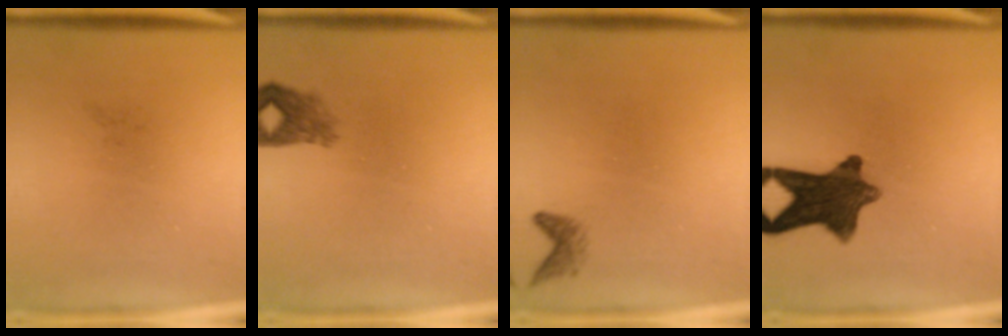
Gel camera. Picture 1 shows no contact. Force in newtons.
{"total": 2.5}
{"total": 1.3}
{"total": 11.0}